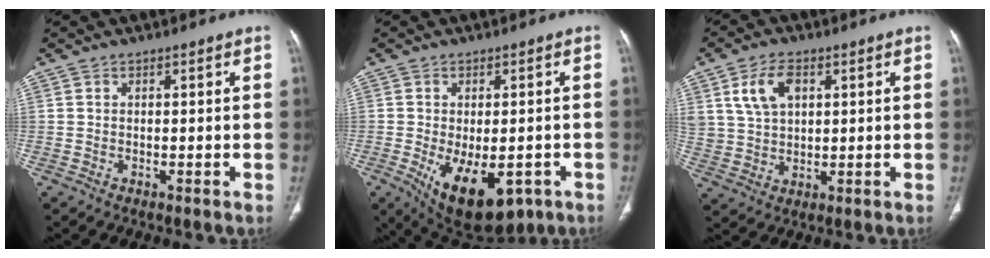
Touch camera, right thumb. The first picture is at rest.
{"total": 14.3, "force": [-5.8, 7.4, 10.7], "torque": [-0.162, -0.005, -0.067]}
{"total": 8.1, "force": [3.2, 5.2, 5.3], "torque": [-0.093, -0.006, 0.066]}